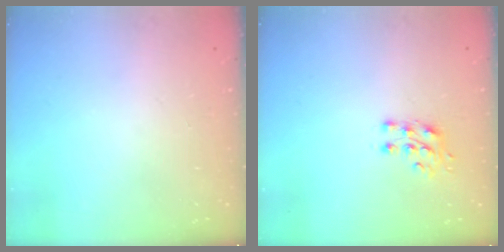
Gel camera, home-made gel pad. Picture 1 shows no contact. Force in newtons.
{"total": 7.1, "press": 7.1, "slide": 0.8}